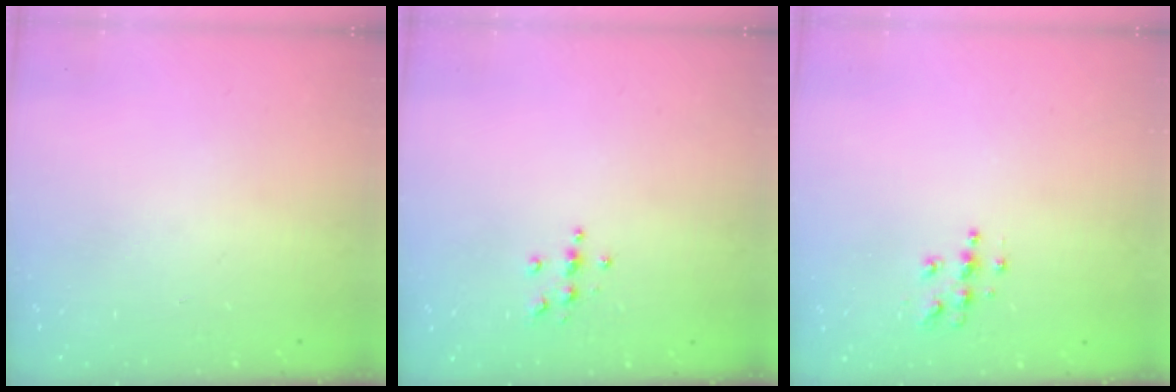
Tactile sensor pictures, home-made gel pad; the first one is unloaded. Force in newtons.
{"total": 3.8, "press": 3.8, "slide": 0.4}
{"total": 5.4, "press": 5.4, "slide": 0.4}